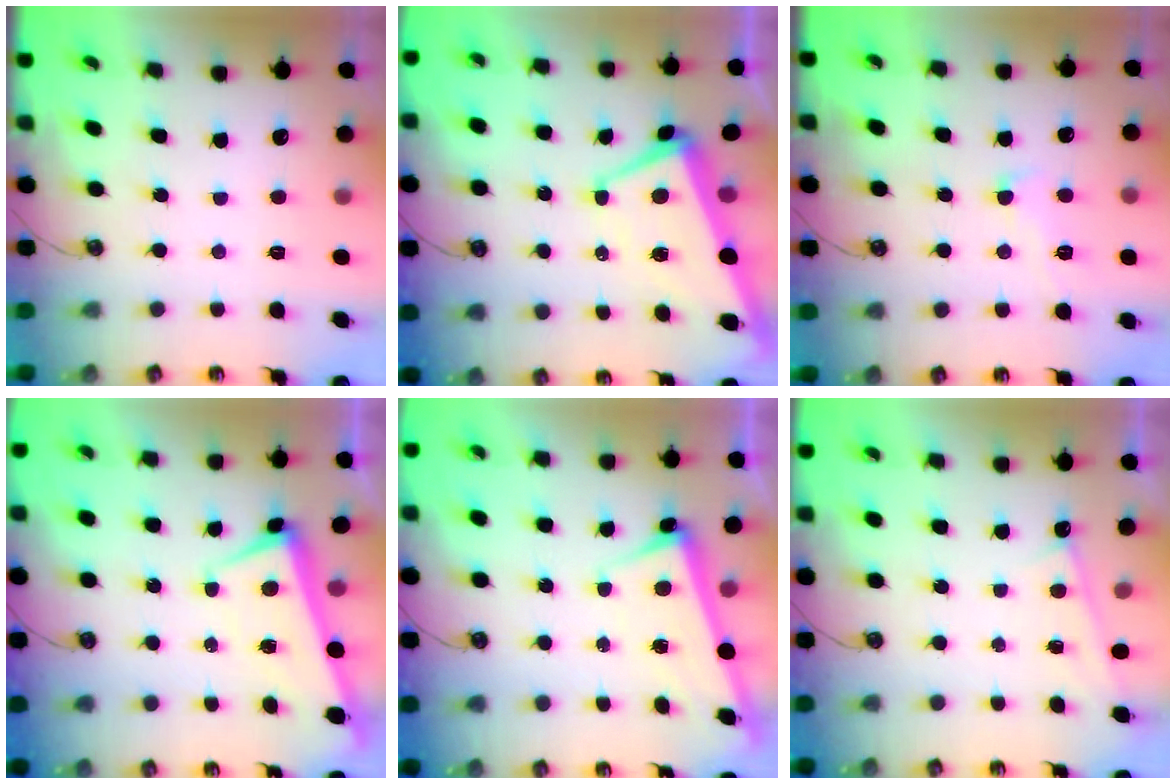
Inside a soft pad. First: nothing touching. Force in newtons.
{"total": 1.9, "press": 1.7, "slide": 1.0}
{"total": 1.6, "press": 1.4, "slide": 0.8}
{"total": 2.2, "press": 2.1, "slide": 0.7}
{"total": 2.6, "press": 2.5, "slide": 0.7}
{"total": 0.6, "press": 0.5, "slide": 0.1}